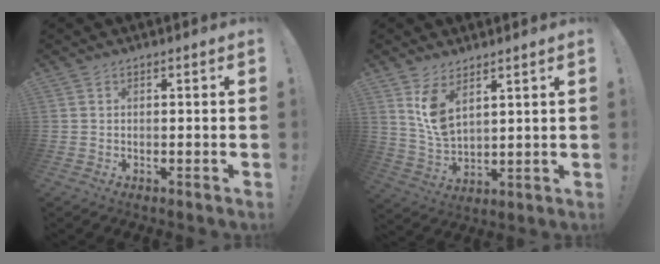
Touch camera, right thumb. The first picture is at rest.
{"total": 8.5, "force": [5.5, 4.0, 5.1], "torque": [-0.095, -0.036, 0.102]}